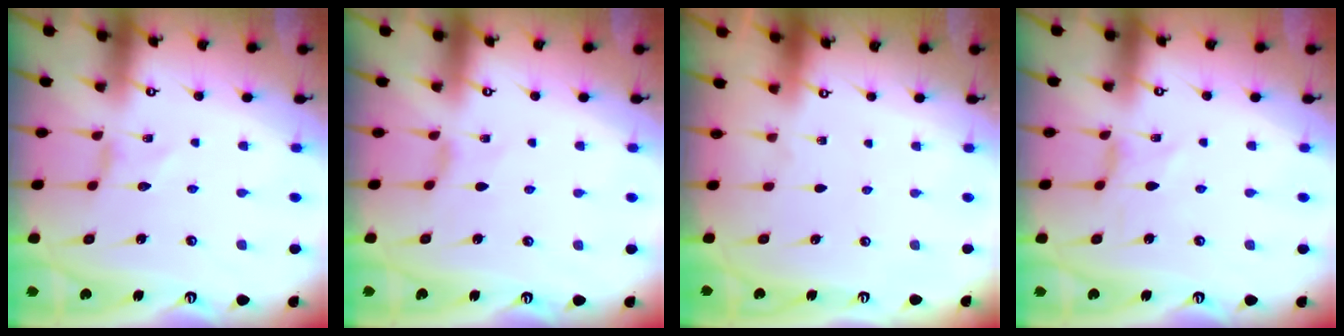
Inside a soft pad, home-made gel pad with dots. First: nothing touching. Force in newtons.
{"total": 0.7, "press": 0.7, "slide": 0.2}
{"total": 0.0}
{"total": 0.0}